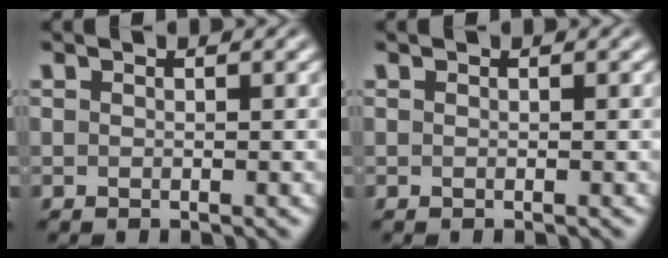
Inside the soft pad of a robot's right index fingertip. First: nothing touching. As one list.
[{"total": 0.0}]